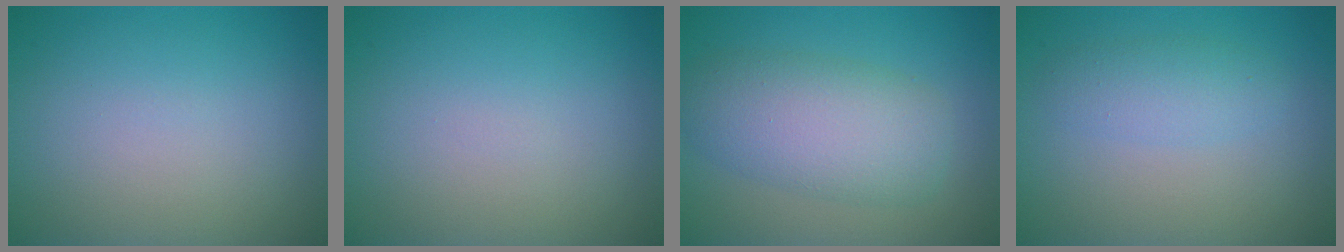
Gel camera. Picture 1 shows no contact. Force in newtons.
{"total": 0.0}
{"total": 6.1, "press": 6.1, "slide": 0.1}
{"total": 2.3, "press": 2.3, "slide": 0.0}